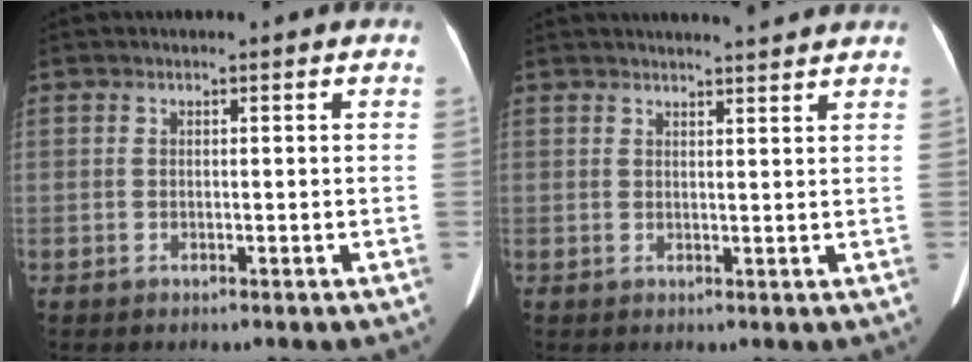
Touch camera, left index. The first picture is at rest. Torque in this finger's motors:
{"motor_torque": [0.73, -1.21, 0.02, 0.04]}